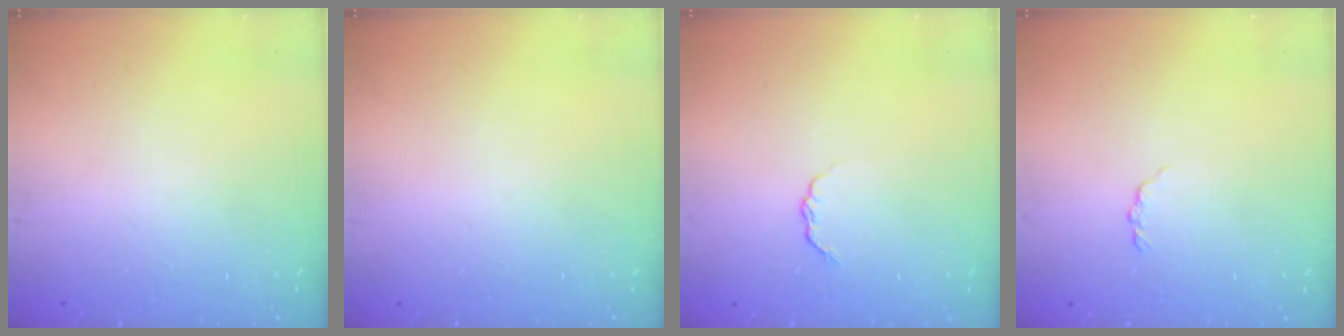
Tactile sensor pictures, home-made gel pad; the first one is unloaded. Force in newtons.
{"total": 0.0}
{"total": 3.2, "press": 3.2, "slide": 0.4}
{"total": 2.9, "press": 2.8, "slide": 0.4}